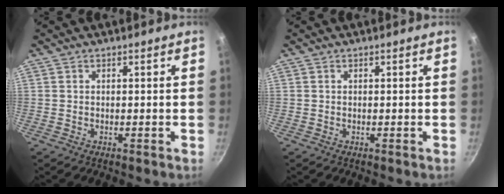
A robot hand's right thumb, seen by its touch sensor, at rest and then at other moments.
{"total": 0.0}